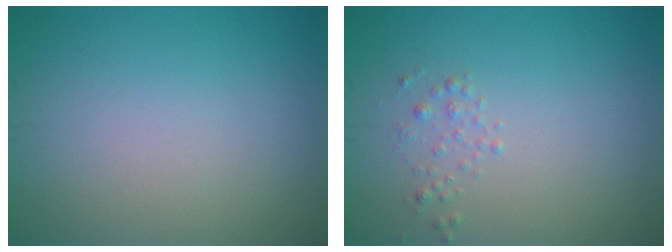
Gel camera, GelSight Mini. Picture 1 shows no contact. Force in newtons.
{"total": 0.9, "press": 0.9, "slide": 0.0}